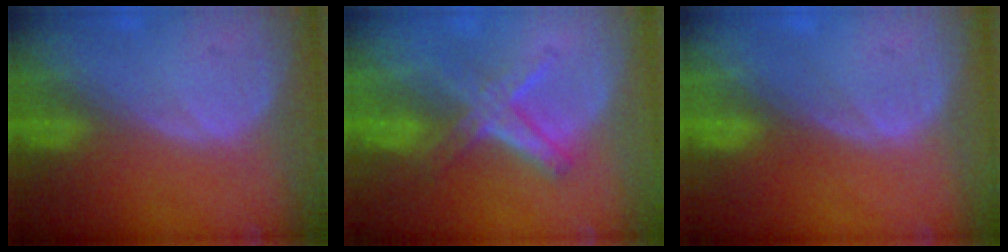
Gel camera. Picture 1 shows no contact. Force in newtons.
{"total": 5.8, "press": 5.5, "slide": 1.8}
{"total": 0.0}